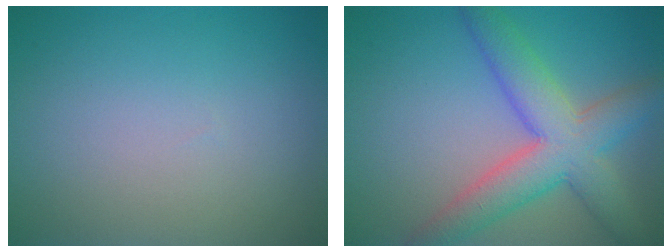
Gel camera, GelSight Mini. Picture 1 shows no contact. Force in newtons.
{"total": 7.2, "press": 7.2, "slide": 0.5}